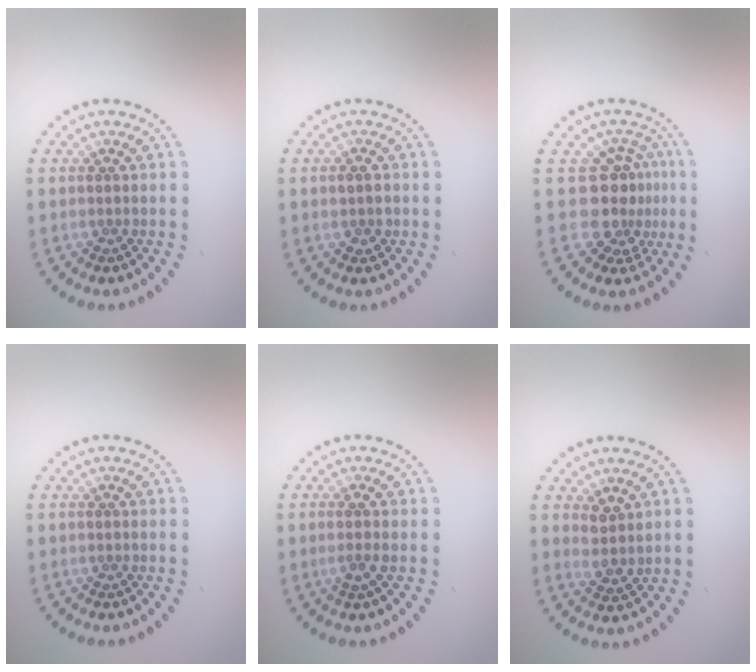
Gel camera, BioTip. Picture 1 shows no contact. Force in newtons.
{"total": 1.5, "press": 1.4, "slide": 0.4}
{"total": 3.8, "press": 2.8, "slide": 2.5}
{"total": 0.0}
{"total": 1.3, "press": 1.1, "slide": 0.7}
{"total": 2.0, "press": 1.8, "slide": 1.0}